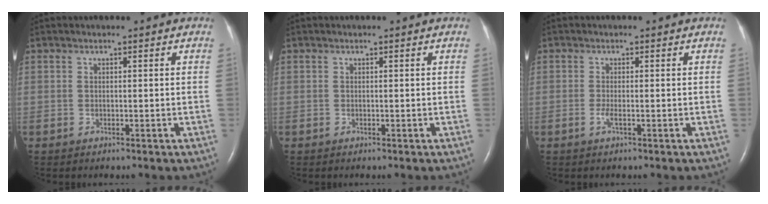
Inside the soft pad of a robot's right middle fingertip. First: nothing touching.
{"total": 0.0}
{"total": 1.1, "force": [-0.4, 0.0, 1.0], "torque": [-0.025, -0.002, -0.008]}